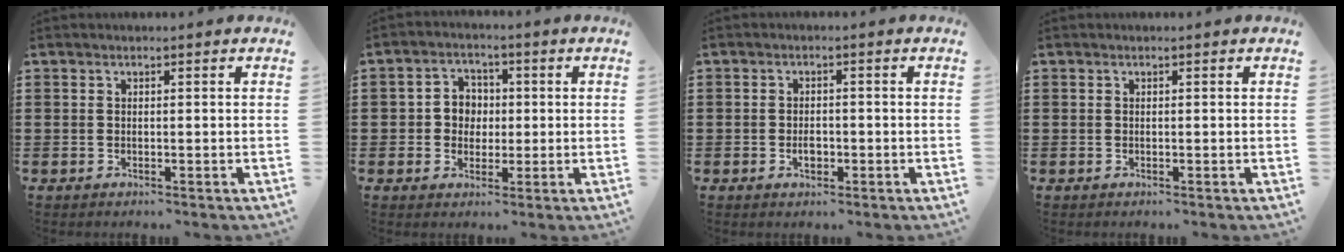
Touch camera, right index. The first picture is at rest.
{"total": 4.1, "force": [-0.1, 3.9, 1.5], "torque": [-0.043, 0.012, -0.007]}
{"total": 1.9, "force": [-0.7, 1.0, 1.5], "torque": [-0.026, 0.002, -0.013]}
{"total": 0.0}